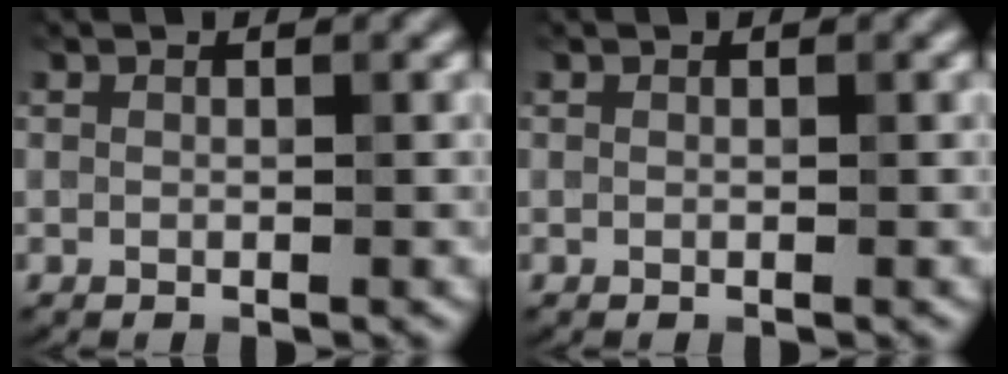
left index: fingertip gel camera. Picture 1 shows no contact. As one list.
[{"total": 0.0}]